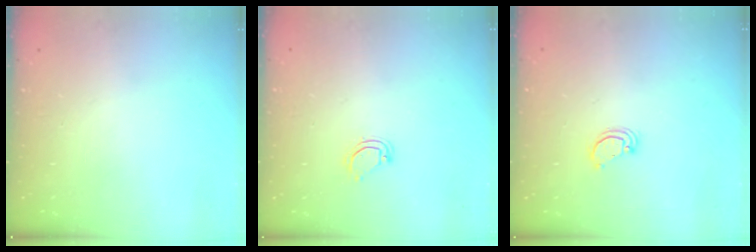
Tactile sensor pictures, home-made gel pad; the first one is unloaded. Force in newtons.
{"total": 4.7, "press": 4.7, "slide": 0.2}
{"total": 3.3, "press": 3.3, "slide": 0.3}